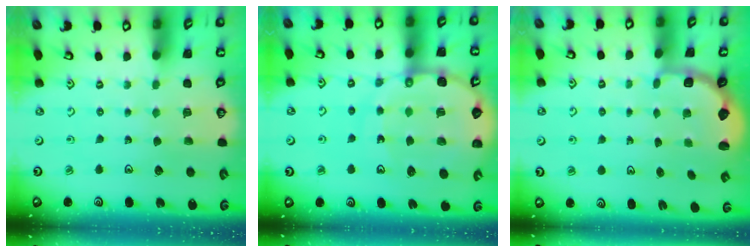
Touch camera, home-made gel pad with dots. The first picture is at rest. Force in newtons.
{"total": 14.5, "press": 14.3, "slide": 2.4}
{"total": 2.7, "press": 2.3, "slide": 1.5}